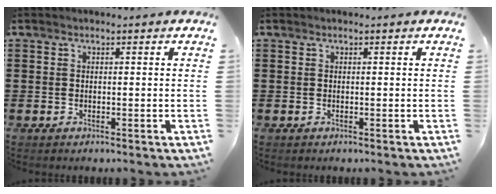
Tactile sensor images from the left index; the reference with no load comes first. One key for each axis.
{"total": 0.0}